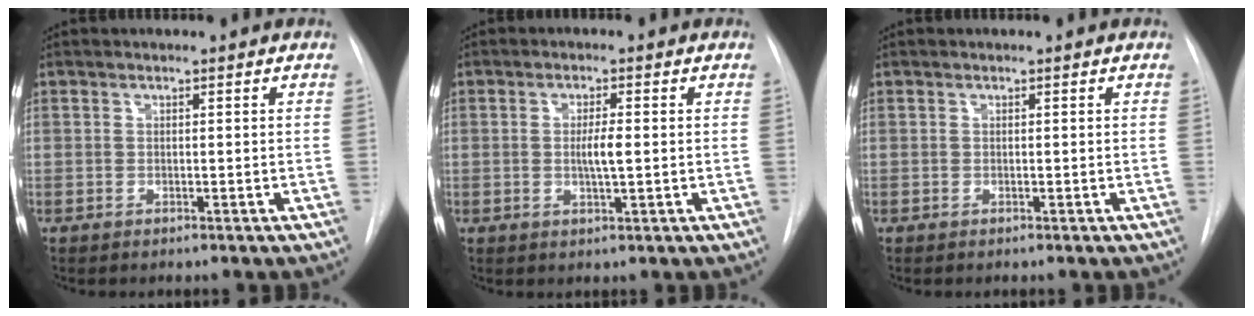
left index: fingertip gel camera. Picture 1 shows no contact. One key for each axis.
{"total": 3.1, "fx": -0.1, "fy": 0.4, "fz": 3.1, "tx": -0.056, "ty": -0.005, "tz": -0.002}
{"total": 0.0}